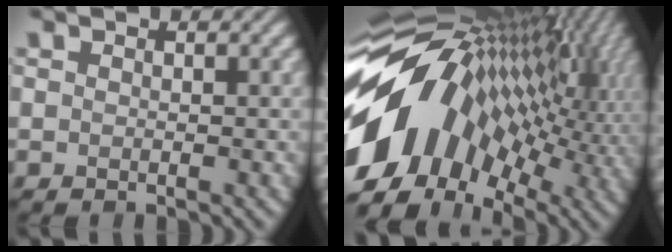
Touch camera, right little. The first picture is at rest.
{"total": 16.6, "force": [0.3, 10.1, 13.1], "torque": [-0.232, 0.024, -0.009]}